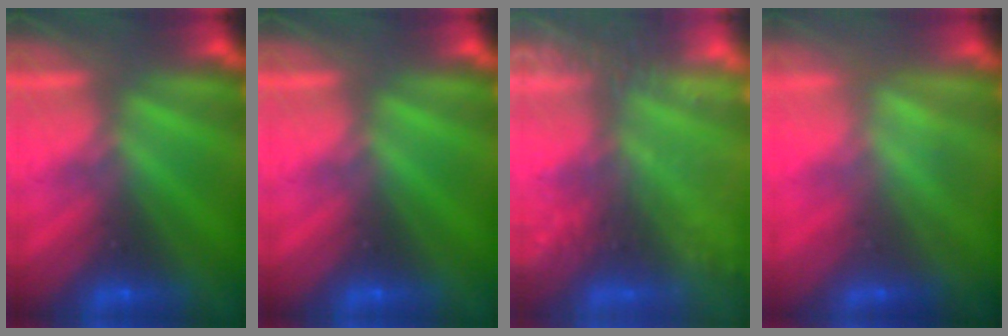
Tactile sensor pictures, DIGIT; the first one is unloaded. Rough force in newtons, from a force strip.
{"total": 0.0}
{"total": 6.1}
{"total": 1.7}